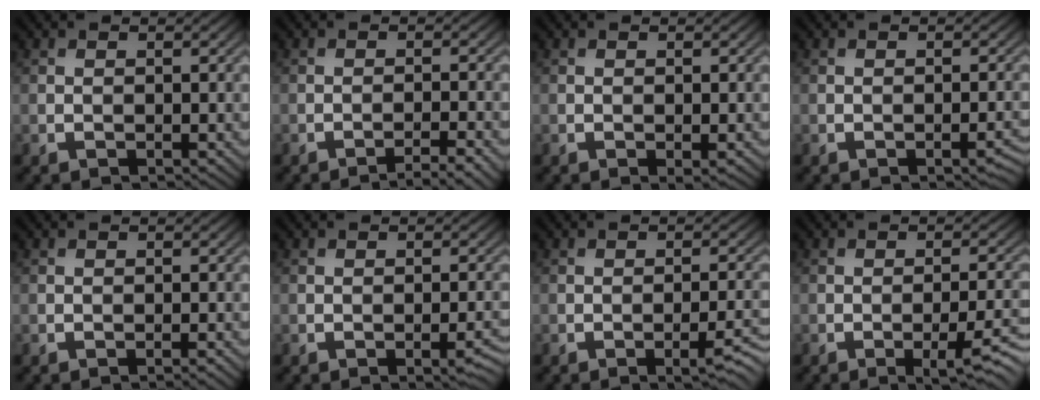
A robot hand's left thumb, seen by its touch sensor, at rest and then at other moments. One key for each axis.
{"total": 2.7, "fx": -2.2, "fy": -0.6, "fz": 1.4, "tx": -0.026, "ty": 0.006, "tz": -0.035}
{"total": 0.7, "fx": -0.2, "fy": 0.1, "fz": 0.7, "tx": -0.010, "ty": 0.001, "tz": -0.004}
{"total": 1.3, "fx": -0.9, "fy": 0.1, "fz": 1.0, "tx": -0.009, "ty": 0.002, "tz": -0.014}
{"total": 0.8, "fx": -0.6, "fy": -0.3, "fz": 0.3, "tx": -0.006, "ty": 0.004, "tz": -0.012}
{"total": 2.3, "fx": -1.1, "fy": 0.6, "fz": 1.9, "tx": -0.021, "ty": 0.002, "tz": -0.016}
{"total": 3.4, "fx": -1.8, "fy": 0.5, "fz": 2.8, "tx": -0.041, "ty": 0.002, "tz": -0.023}
{"total": 5.3, "fx": -2.5, "fy": 0.9, "fz": 4.6, "tx": -0.065, "ty": 0.001, "tz": -0.029}